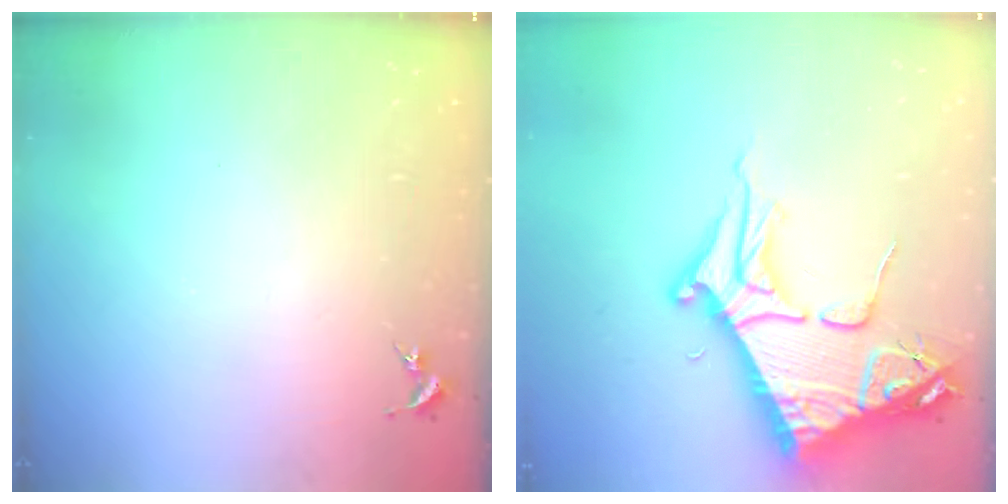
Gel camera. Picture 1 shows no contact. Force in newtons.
{"total": 10.7, "press": 10.7, "slide": 1.2}